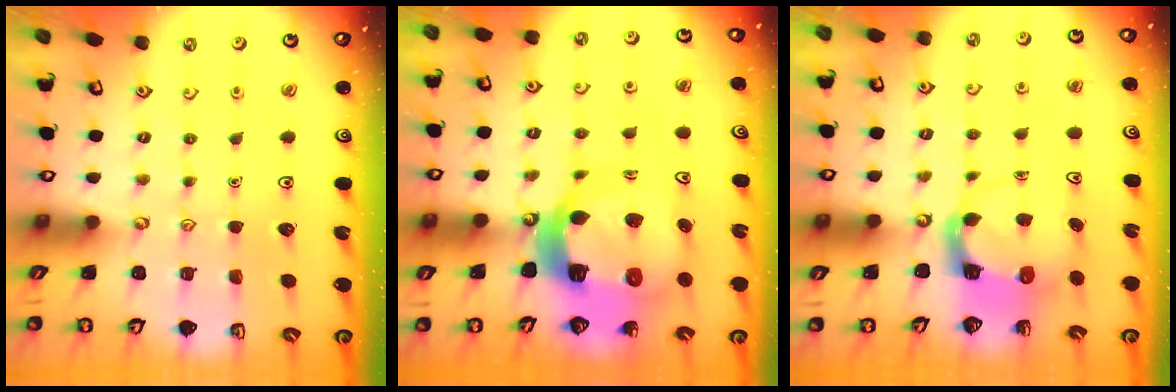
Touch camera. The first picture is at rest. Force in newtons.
{"total": 14.2, "press": 14.1, "slide": 1.9}
{"total": 3.7, "press": 3.7, "slide": 0.5}